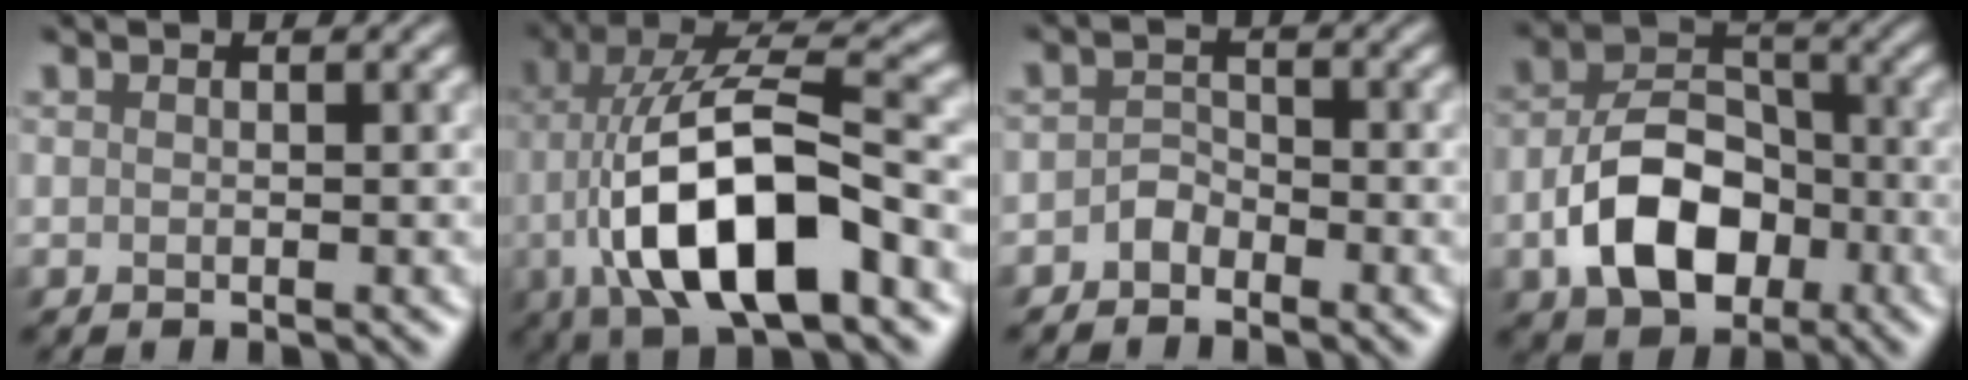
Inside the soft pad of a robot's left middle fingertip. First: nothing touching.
{"total": 11.7, "force": [-2.9, 4.5, 10.4], "torque": [-0.196, 0.017, -0.056]}
{"total": 1.3, "force": [-1.1, 0.7, -0.1], "torque": [-0.004, 0.012, -0.024]}
{"total": 7.8, "force": [-2.8, 5.2, 5.0], "torque": [-0.098, 0.006, -0.051]}